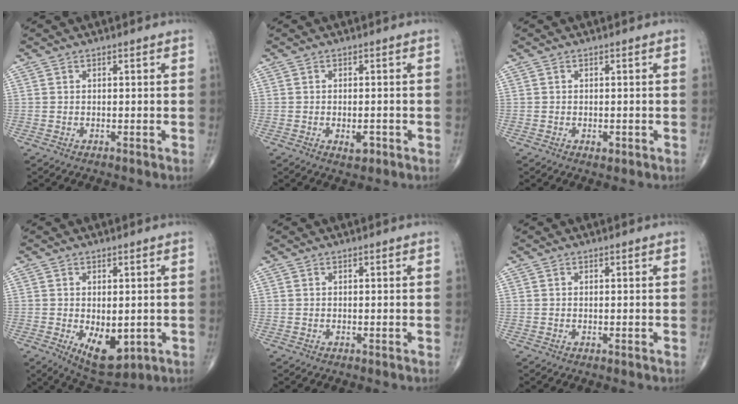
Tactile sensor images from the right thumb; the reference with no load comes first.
{"total": 2.7, "force": [-1.1, 1.3, 2.1], "torque": [-0.026, 0.001, -0.013]}
{"total": 1.3, "force": [-0.5, 0.8, 0.9], "torque": [-0.011, -0.001, -0.006]}
{"total": 8.8, "force": [-1.9, 4.7, 7.2], "torque": [-0.097, -0.014, -0.013]}
{"total": 0.0}
{"total": 0.0}